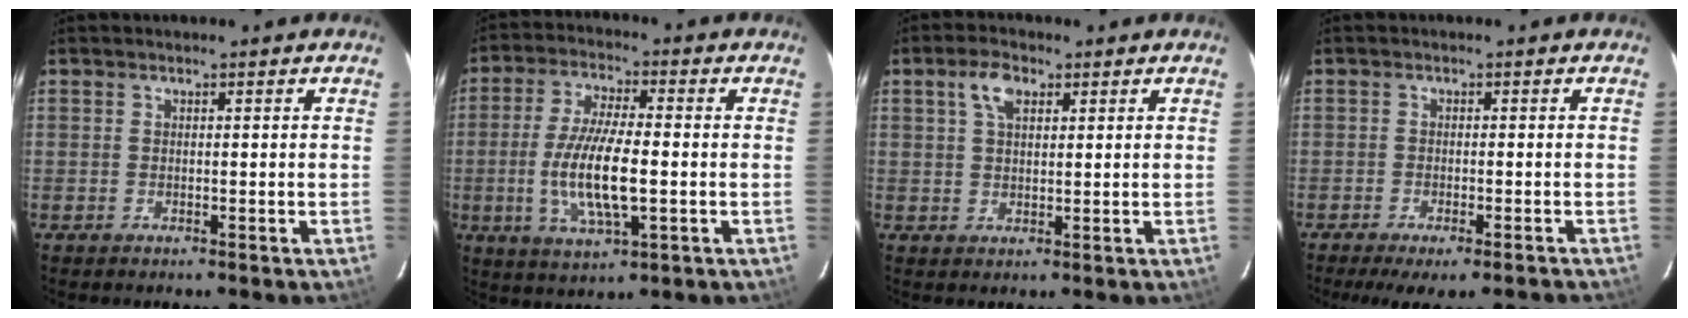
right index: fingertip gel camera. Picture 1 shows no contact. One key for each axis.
{"total": 11.9, "fx": -1.8, "fy": 3.1, "fz": 11.3, "tx": -0.228, "ty": -0.008, "tz": -0.035}
{"total": 4.5, "fx": 2.0, "fy": 2.4, "fz": 3.2, "tx": -0.060, "ty": 0.013, "tz": 0.037}
{"total": 10.1, "fx": -8.4, "fy": 1.9, "fz": 5.1, "tx": -0.103, "ty": -0.025, "tz": -0.118}